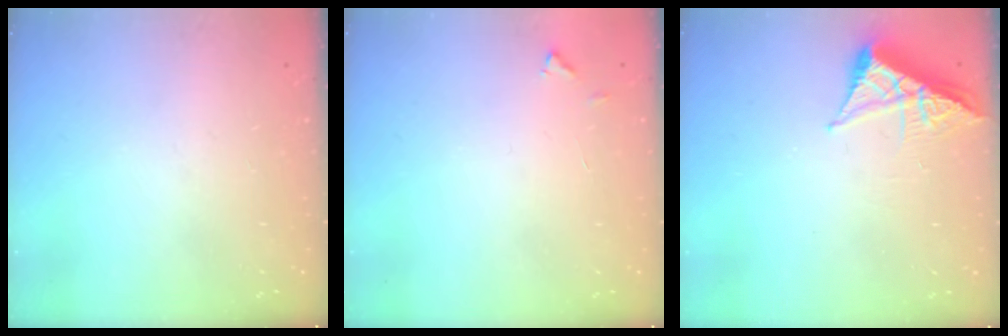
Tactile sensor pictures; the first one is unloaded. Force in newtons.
{"total": 4.0, "press": 3.9, "slide": 0.2}
{"total": 6.0, "press": 5.9, "slide": 0.8}